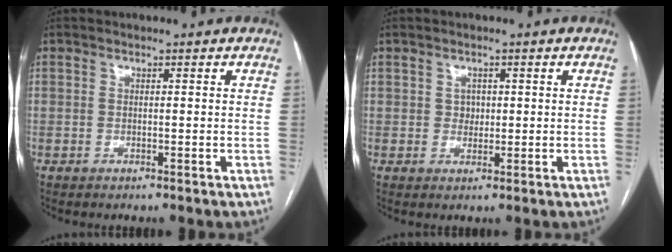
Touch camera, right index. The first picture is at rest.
{"total": 1.8, "force": [0.3, 1.5, 0.9], "torque": [-0.011, 0.000, 0.007]}